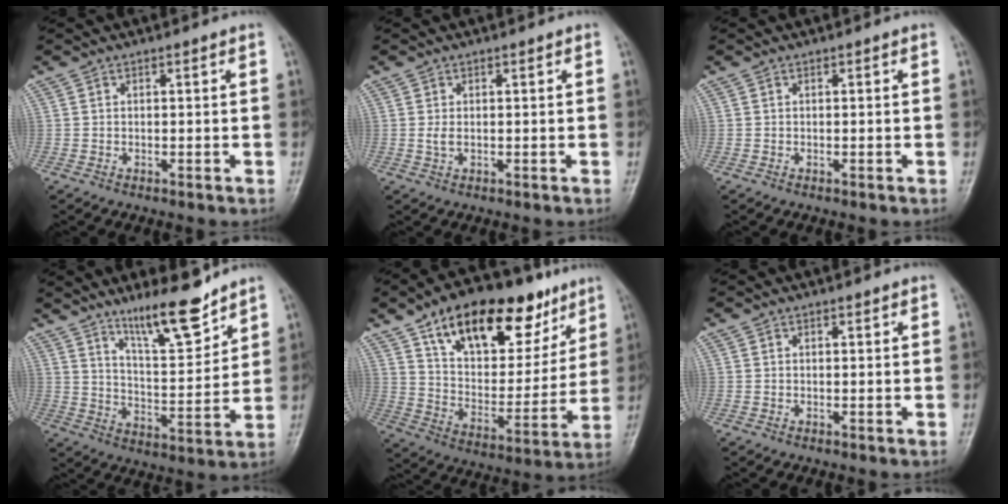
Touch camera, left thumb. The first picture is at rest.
{"total": 1.8, "force": [0.4, 0.9, 1.5], "torque": [-0.031, 0.001, 0.011]}
{"total": 0.0}
{"total": 12.1, "force": [9.3, 2.5, 7.4], "torque": [-0.106, -0.075, 0.164]}
{"total": 25.5, "force": [14.8, 12.6, 16.6], "torque": [-0.216, -0.030, 0.245]}
{"total": 0.5, "force": [0.3, 0.2, 0.3], "torque": [-0.006, -0.002, 0.004]}